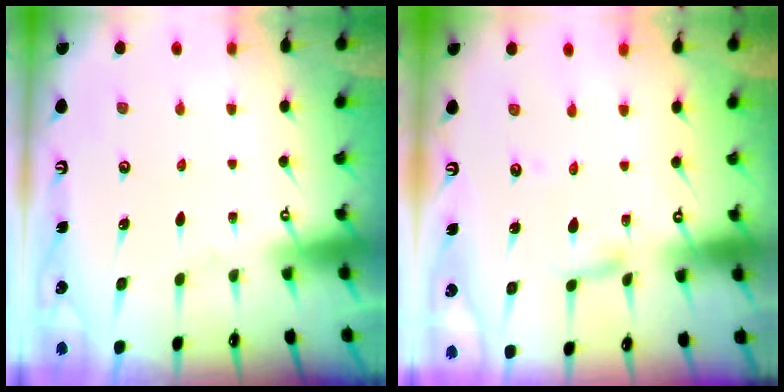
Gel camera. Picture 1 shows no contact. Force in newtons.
{"total": 3.3, "press": 3.2, "slide": 0.3}